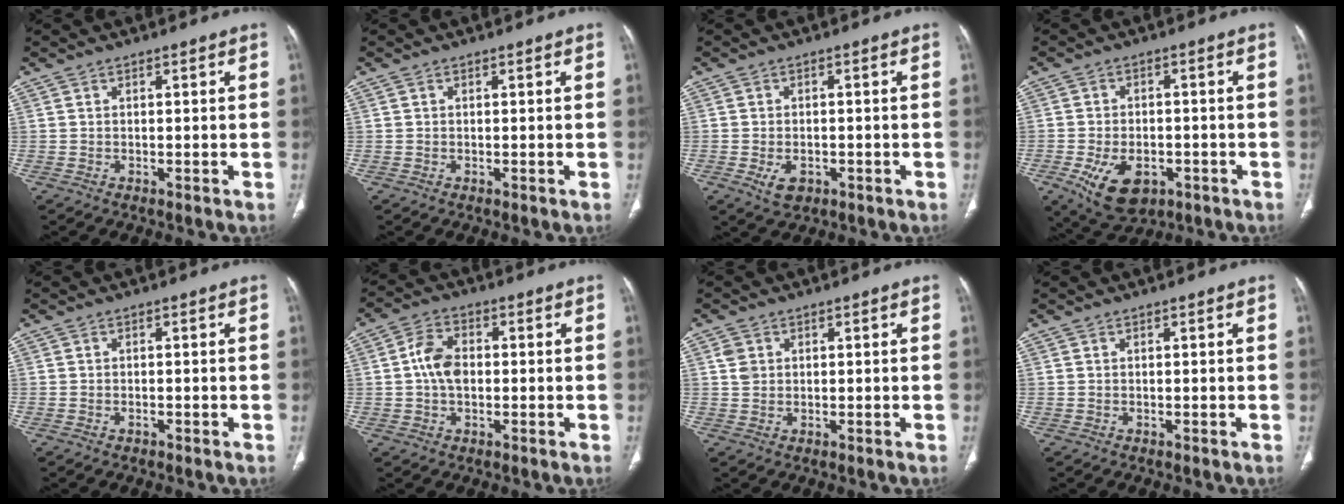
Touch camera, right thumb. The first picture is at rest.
{"total": 0.0}
{"total": 3.9, "force": [-1.5, 2.6, 2.5], "torque": [-0.041, 0.003, -0.017]}
{"total": 10.2, "force": [-4.2, 6.2, 6.9], "torque": [-0.115, 0.007, -0.057]}
{"total": 0.5, "force": [-0.4, 0.3, 0.2], "torque": [-0.007, 0.002, -0.005]}
{"total": 6.4, "force": [0.0, 4.2, 4.8], "torque": [-0.088, 0.013, -0.005]}
{"total": 2.4, "force": [0.7, 2.0, 1.1], "torque": [-0.017, 0.000, 0.017]}
{"total": 0.0}